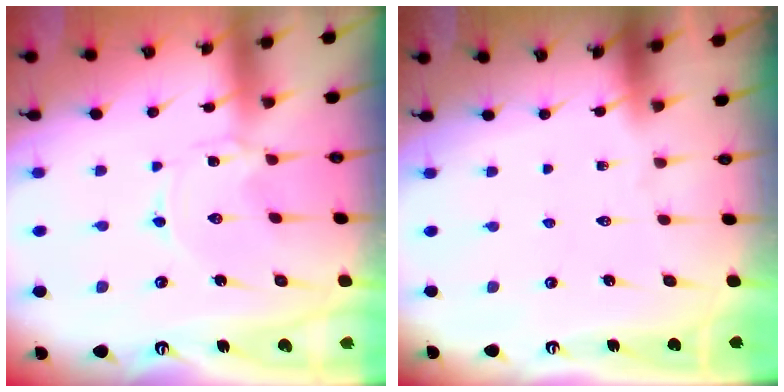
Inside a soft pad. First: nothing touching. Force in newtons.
{"total": 0.0}